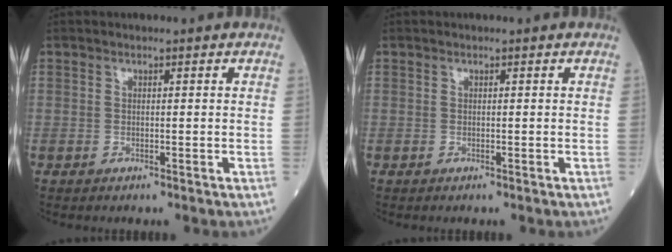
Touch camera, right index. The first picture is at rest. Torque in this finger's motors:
{"motor_torque": [0.00, 0.00, 0.00, 0.00]}